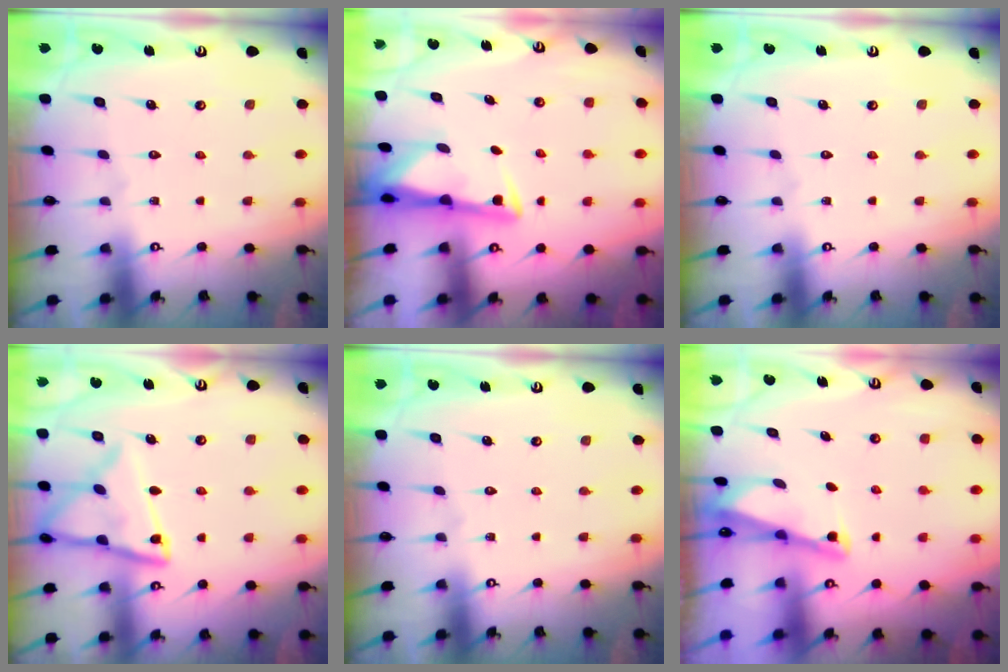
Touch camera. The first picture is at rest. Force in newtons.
{"total": 2.8, "press": 2.8, "slide": 0.5}
{"total": 0.0}
{"total": 14.9, "press": 14.8, "slide": 1.3}
{"total": 0.0}
{"total": 1.9, "press": 1.9, "slide": 0.4}